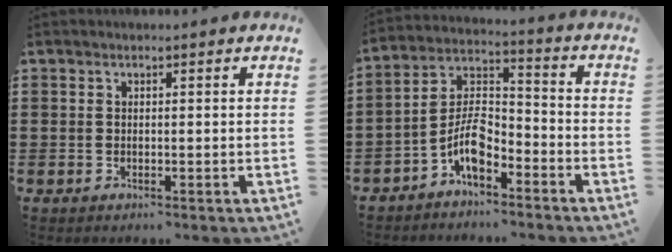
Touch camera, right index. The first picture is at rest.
{"total": 7.4, "force": [-4.6, 3.2, 4.8], "torque": [-0.111, 0.002, -0.093]}